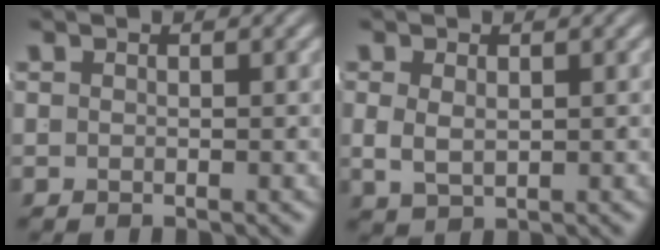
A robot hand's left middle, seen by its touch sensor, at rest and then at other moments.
{"total": 2.5, "force": [0.3, 1.8, 1.6], "torque": [-0.039, -0.006, 0.018]}